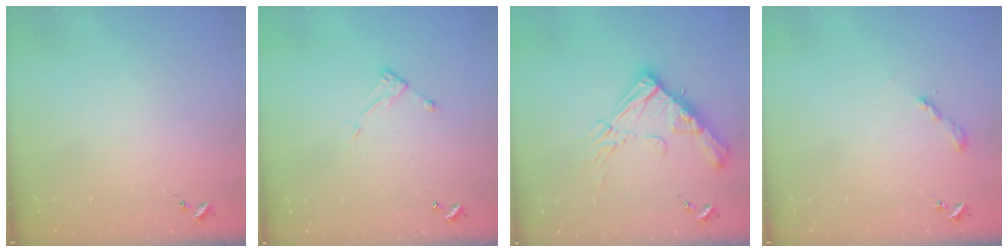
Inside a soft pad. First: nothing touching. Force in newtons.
{"total": 5.0, "press": 5.0, "slide": 0.2}
{"total": 17.3, "press": 17.2, "slide": 1.7}
{"total": 2.0, "press": 2.0, "slide": 0.2}